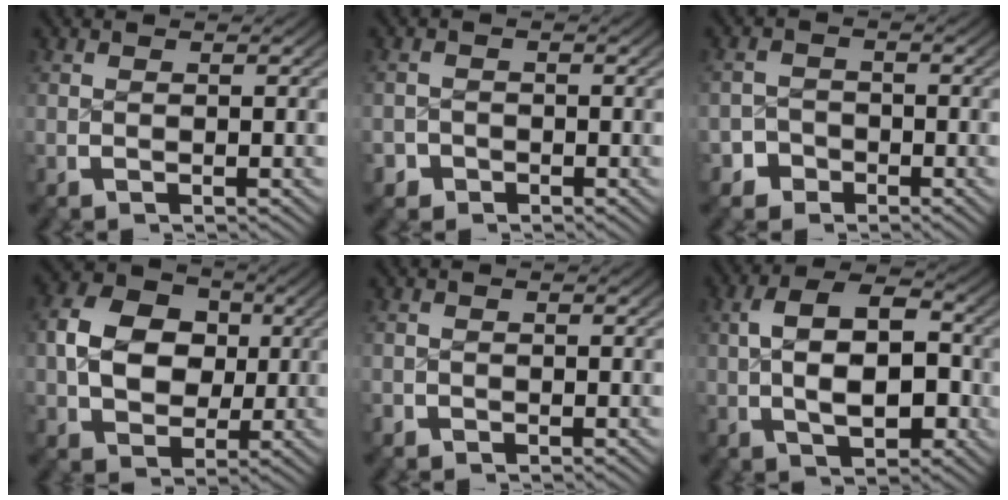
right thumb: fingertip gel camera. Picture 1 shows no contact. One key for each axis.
{"total": 2.1, "fx": -1.7, "fy": 1.3, "fz": -0.2, "tx": 0.005, "ty": -0.013, "tz": -0.027}
{"total": 3.1, "fx": -2.4, "fy": 1.9, "fz": 0.0, "tx": 0.010, "ty": -0.013, "tz": -0.041}
{"total": 9.0, "fx": 0.6, "fy": 7.0, "fz": 5.7, "tx": -0.115, "ty": -0.022, "tz": 0.021}
{"total": 0.7, "fx": -0.6, "fy": 0.4, "fz": -0.1, "tx": 0.000, "ty": -0.005, "tz": -0.012}
{"total": 9.0, "fx": 0.3, "fy": 5.7, "fz": 7.0, "tx": -0.112, "ty": -0.012, "tz": 0.007}